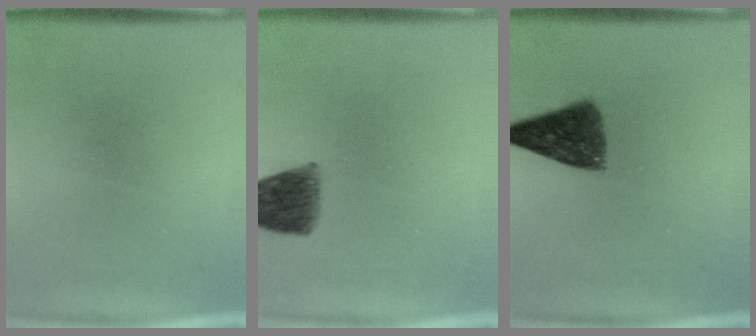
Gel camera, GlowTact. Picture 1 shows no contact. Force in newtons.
{"total": 6.6}
{"total": 8.1}